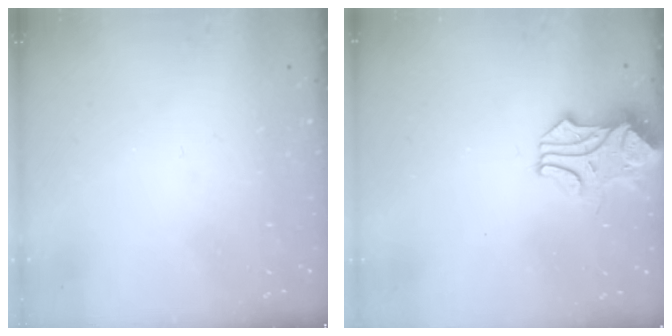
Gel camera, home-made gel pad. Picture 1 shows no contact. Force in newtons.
{"total": 0.5, "press": 0.5, "slide": 0.1}